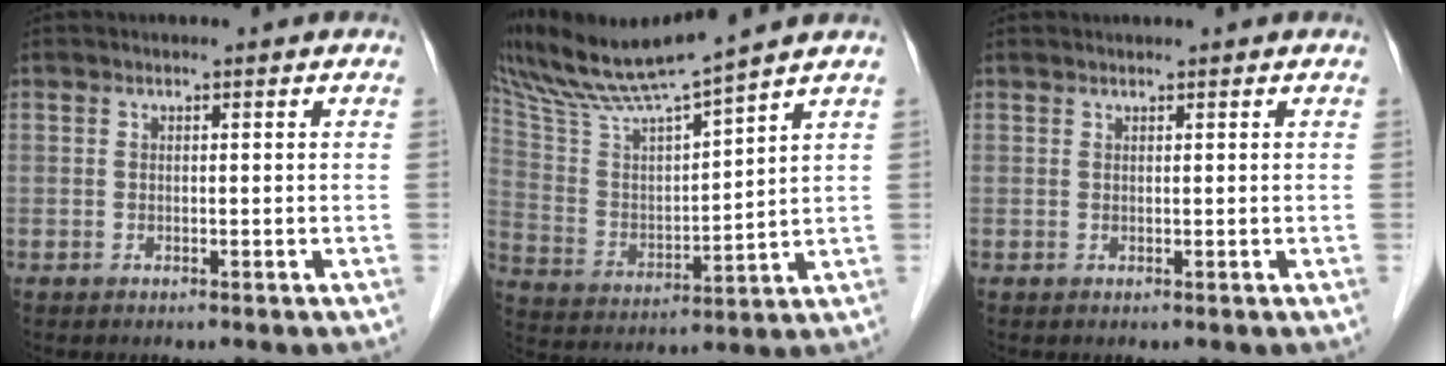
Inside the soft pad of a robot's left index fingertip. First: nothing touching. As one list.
[{"total": 12.1, "force": [11.1, -1.6, 4.5], "torque": [-0.097, 0.003, 0.216]}, {"total": 0.6, "force": [0.6, 0.0, 0.1], "torque": [-0.007, 0.007, 0.015]}]